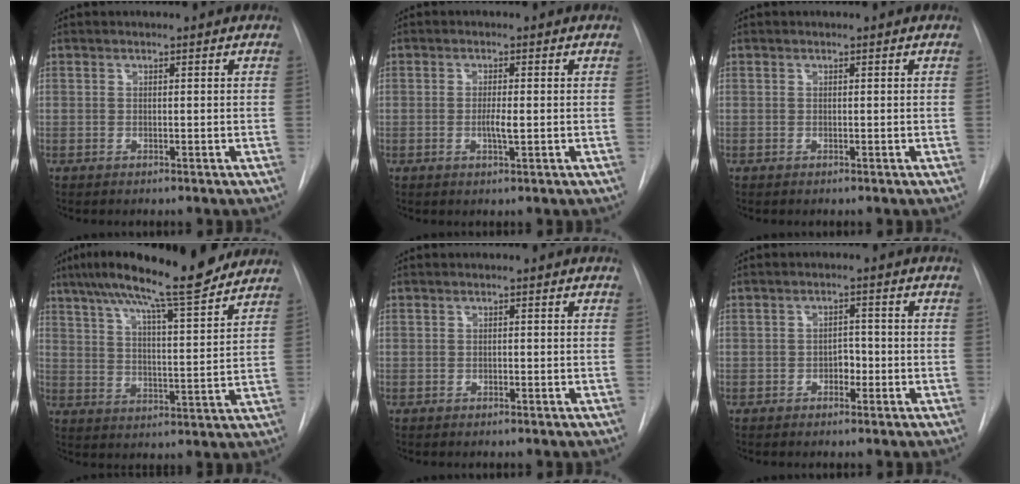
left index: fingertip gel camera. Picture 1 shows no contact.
{"total": 2.5, "force": [-1.4, 0.1, 2.1], "torque": [-0.042, -0.009, -0.021]}
{"total": 0.0}
{"total": 16.9, "force": [13.6, 1.4, 9.8], "torque": [-0.161, 0.009, 0.202]}
{"total": 1.1, "force": [-1.1, 0.0, -0.1], "torque": [0.003, -0.004, -0.015]}
{"total": 2.7, "force": [-1.9, 1.3, 1.3], "torque": [-0.012, 0.002, -0.029]}